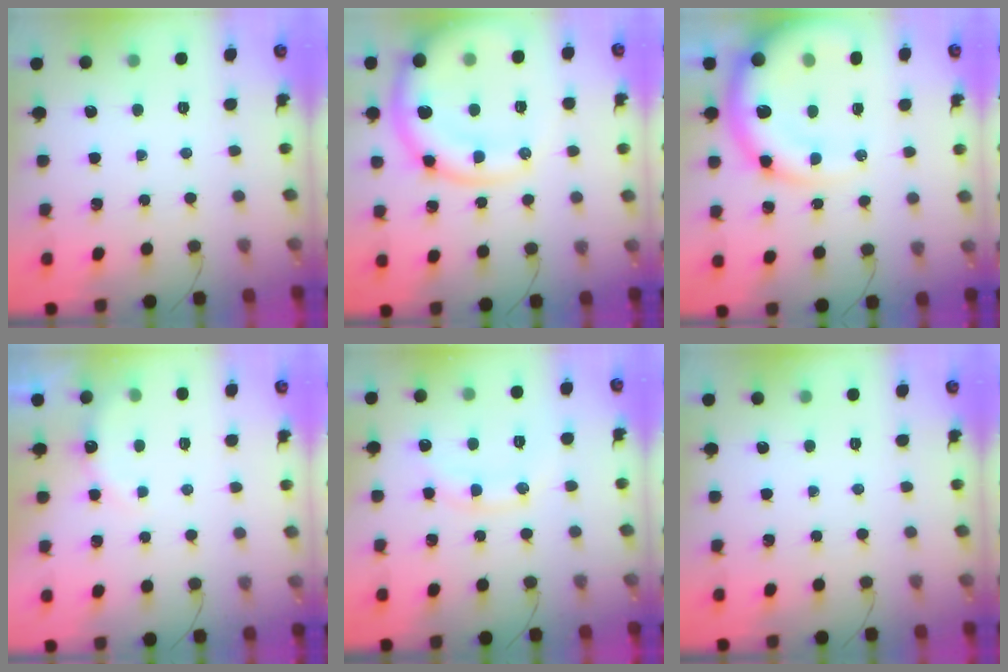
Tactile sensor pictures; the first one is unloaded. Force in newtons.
{"total": 16.1, "press": 15.8, "slide": 3.0}
{"total": 18.9, "press": 18.5, "slide": 3.9}
{"total": 8.3, "press": 8.2, "slide": 1.4}
{"total": 11.5, "press": 11.5, "slide": 0.7}
{"total": 0.0}